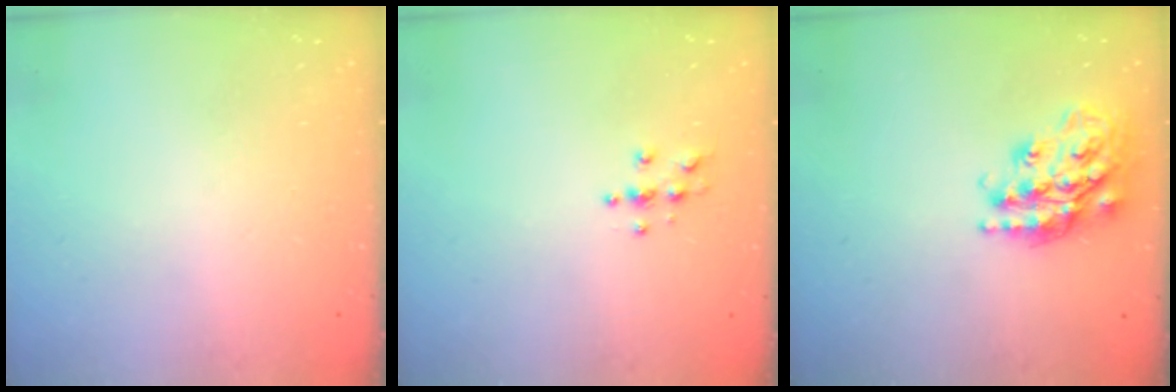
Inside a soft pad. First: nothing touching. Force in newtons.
{"total": 3.8, "press": 3.8, "slide": 0.4}
{"total": 20.4, "press": 20.3, "slide": 1.7}